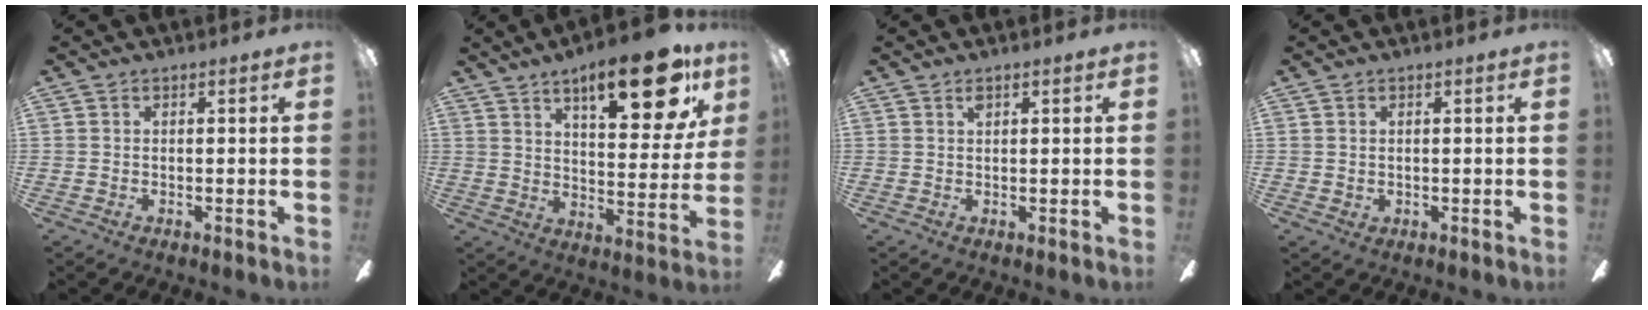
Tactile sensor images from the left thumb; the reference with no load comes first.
{"total": 19.7, "force": [11.6, 6.9, 14.4], "torque": [-0.197, -0.056, 0.177]}
{"total": 1.4, "force": [0.9, 0.5, 0.9], "torque": [-0.019, 0.003, 0.016]}
{"total": 0.9, "force": [0.5, 0.6, 0.3], "torque": [-0.007, 0.003, 0.010]}